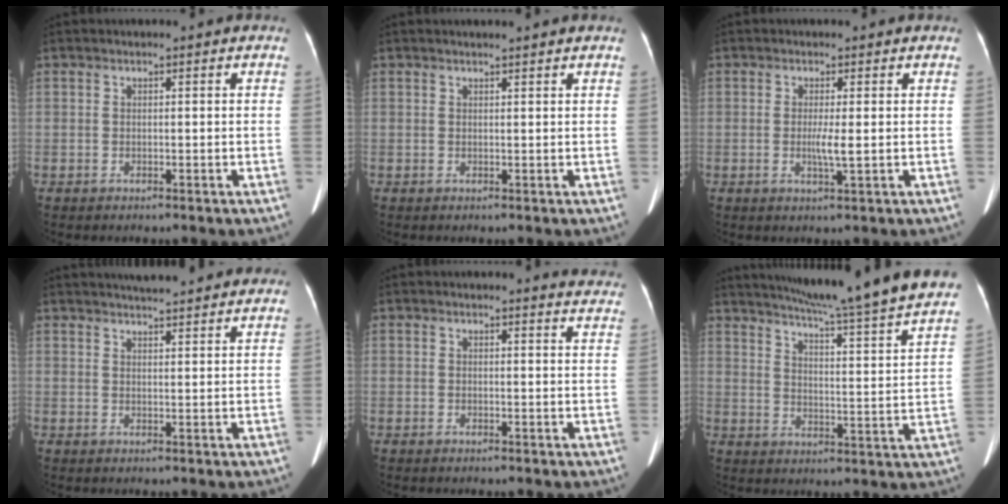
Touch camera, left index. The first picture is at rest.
{"total": 2.4, "force": [2.2, -0.2, 0.8], "torque": [-0.014, 0.014, 0.030]}
{"total": 2.4, "force": [-0.5, -0.2, 2.4], "torque": [-0.052, -0.005, -0.003]}
{"total": 8.7, "force": [8.0, 0.8, 3.4], "torque": [-0.051, 0.024, 0.102]}
{"total": 5.1, "force": [5.0, 0.7, 0.3], "torque": [0.011, -0.025, 0.026]}
{"total": 24.2, "force": [21.7, -0.6, 10.6], "torque": [-0.165, -0.057, 0.281]}